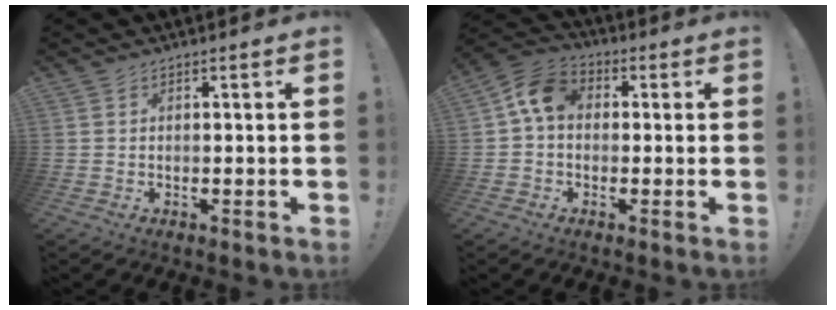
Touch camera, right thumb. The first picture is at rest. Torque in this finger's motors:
{"motor_torque": [-0.07, 0.36, -0.45, 0.03, 0.28]}